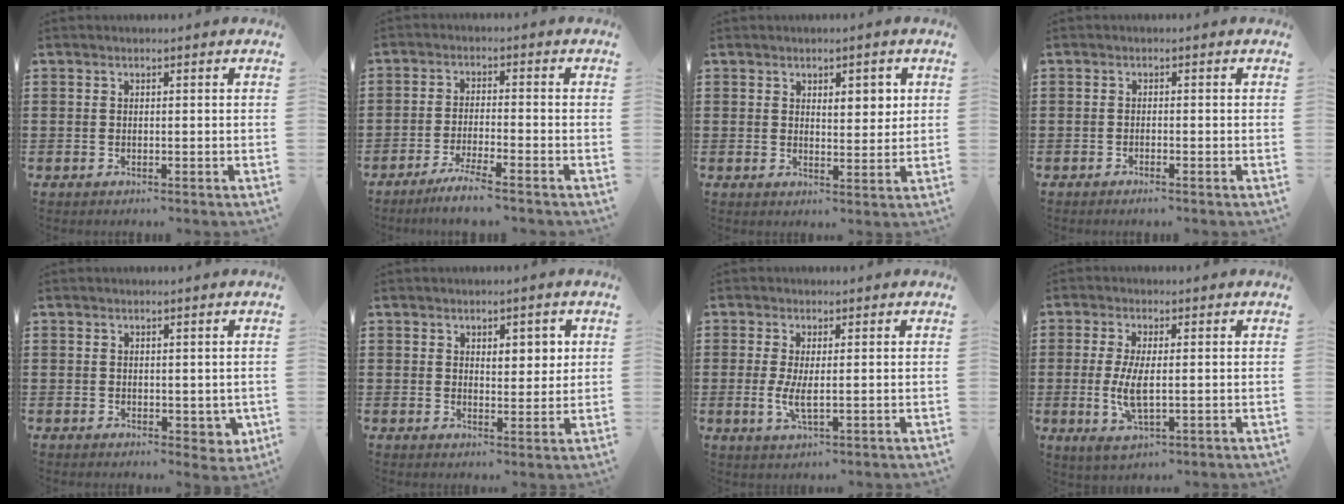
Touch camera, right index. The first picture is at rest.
{"total": 4.0, "force": [-3.4, -0.5, 2.0], "torque": [-0.040, -0.013, -0.065]}
{"total": 3.5, "force": [1.8, 1.7, 2.5], "torque": [-0.028, 0.000, 0.025]}
{"total": 0.8, "force": [-0.7, 0.0, 0.3], "torque": [-0.008, -0.002, -0.013]}
{"total": 2.0, "force": [0.9, 1.3, 1.1], "torque": [-0.017, 0.001, 0.016]}
{"total": 3.3, "force": [1.8, 1.8, 2.1], "torque": [-0.023, 0.000, 0.025]}
{"total": 3.8, "force": [0.1, 1.0, 3.6], "torque": [-0.076, -0.005, 0.000]}
{"total": 5.9, "force": [-0.4, 1.9, 5.6], "torque": [-0.120, -0.009, -0.011]}